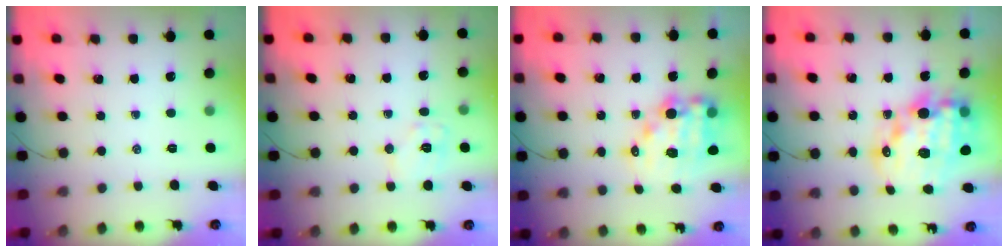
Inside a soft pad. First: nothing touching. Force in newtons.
{"total": 8.0, "press": 8.0, "slide": 0.7}
{"total": 12.5, "press": 12.1, "slide": 3.0}
{"total": 20.1, "press": 19.6, "slide": 4.5}